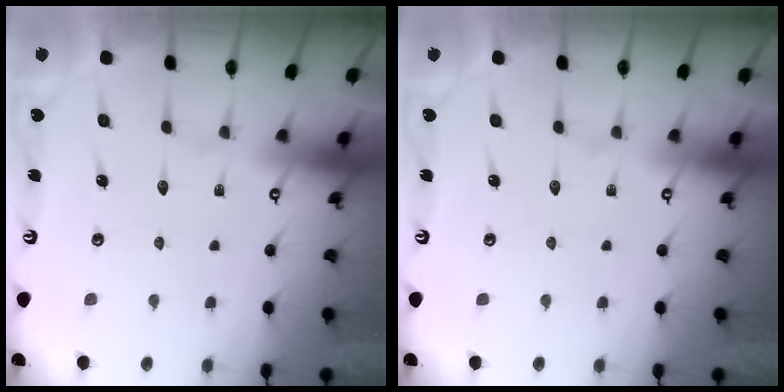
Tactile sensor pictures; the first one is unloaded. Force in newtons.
{"total": 0.0}